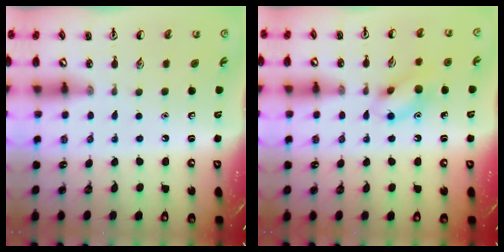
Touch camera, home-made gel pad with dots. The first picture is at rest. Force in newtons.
{"total": 10.5, "press": 10.5, "slide": 0.7}